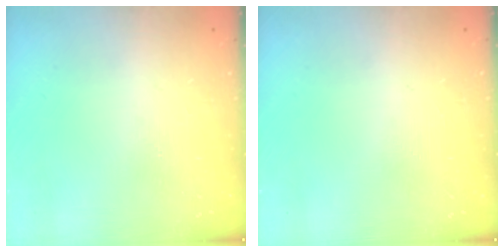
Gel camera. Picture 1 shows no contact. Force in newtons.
{"total": 0.0}